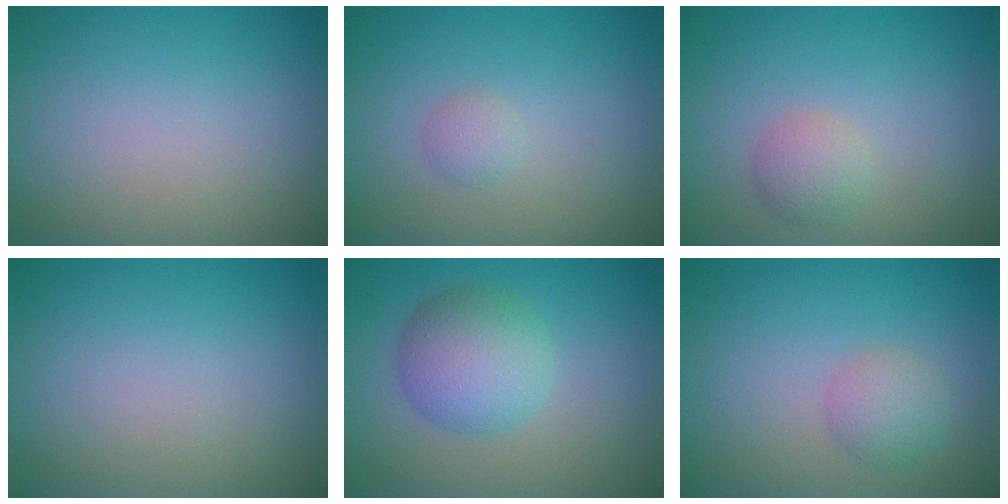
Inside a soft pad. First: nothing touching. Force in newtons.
{"total": 1.1, "press": 1.1, "slide": 0.0}
{"total": 2.1, "press": 2.1, "slide": 0.1}
{"total": 0.0}
{"total": 5.6, "press": 5.6, "slide": 0.1}
{"total": 2.5, "press": 2.5, "slide": 0.0}